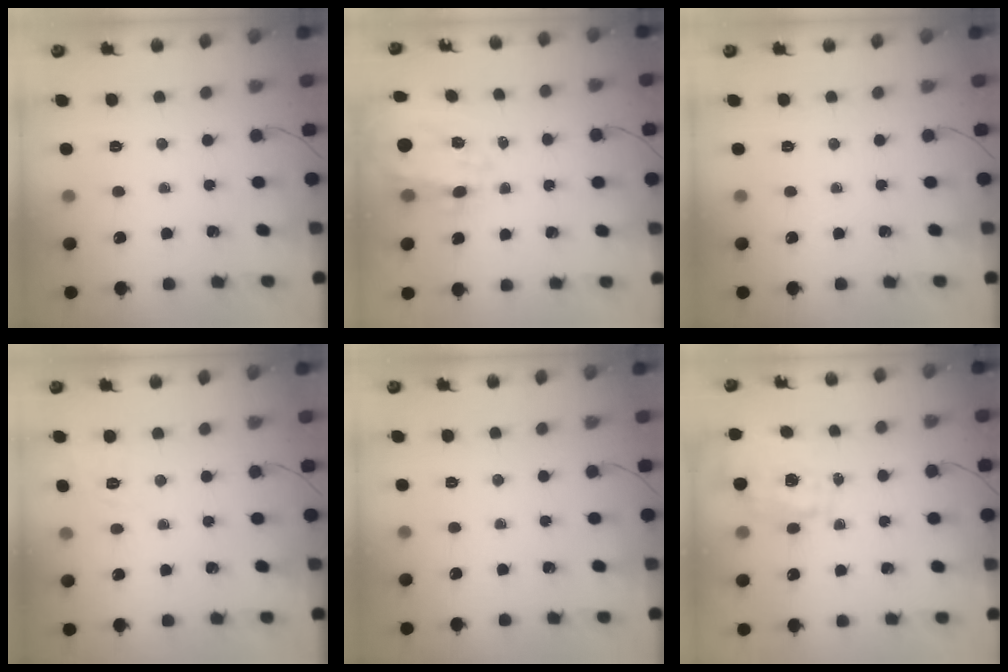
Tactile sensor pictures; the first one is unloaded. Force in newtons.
{"total": 9.2, "press": 8.7, "slide": 3.0}
{"total": 0.0}
{"total": 2.1, "press": 0.4, "slide": 2.1}
{"total": 0.0}
{"total": 1.7, "press": 1.6, "slide": 0.5}